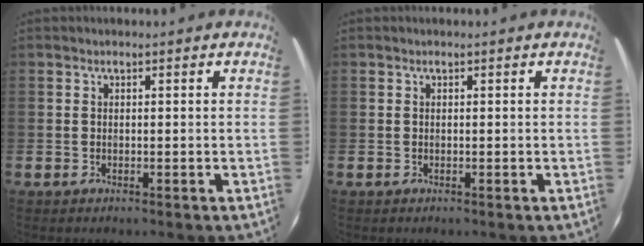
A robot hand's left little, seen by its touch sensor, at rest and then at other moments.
{"total": 0.0}